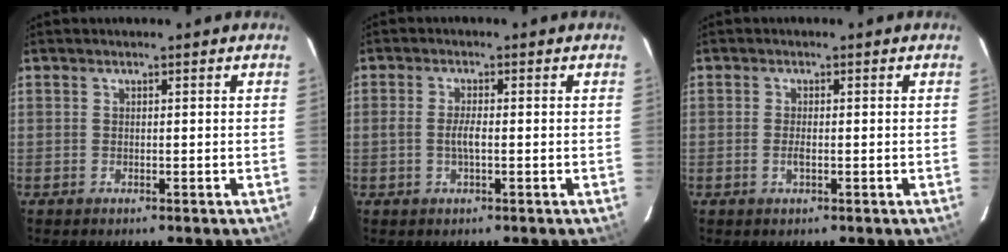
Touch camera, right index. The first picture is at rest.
{"total": 2.6, "force": [-0.6, 0.5, 2.5], "torque": [-0.050, 0.001, -0.012]}
{"total": 1.6, "force": [-0.5, 0.4, 1.4], "torque": [-0.031, -0.001, -0.009]}